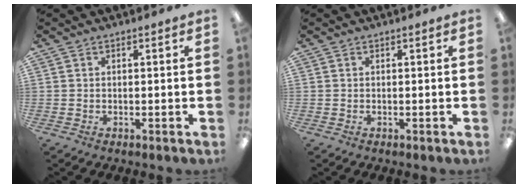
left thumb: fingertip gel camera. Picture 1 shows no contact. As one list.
[{"total": 0.0}]